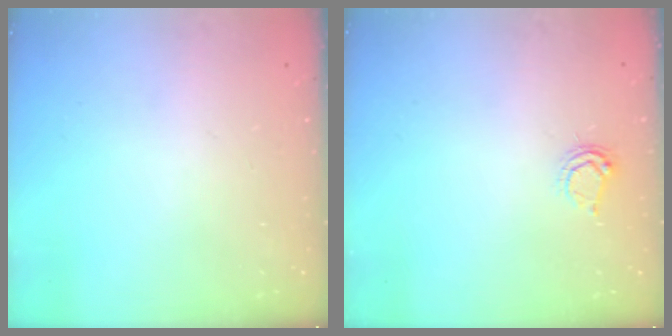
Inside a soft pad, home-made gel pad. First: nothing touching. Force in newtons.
{"total": 4.3, "press": 4.3, "slide": 0.6}